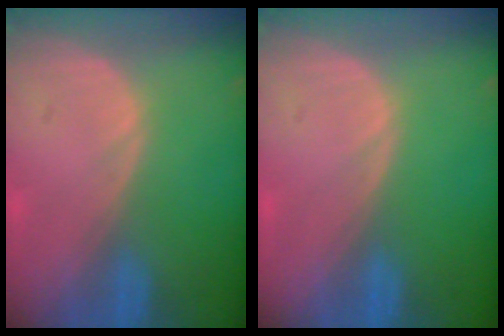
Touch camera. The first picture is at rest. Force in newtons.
{"total": 0.0}